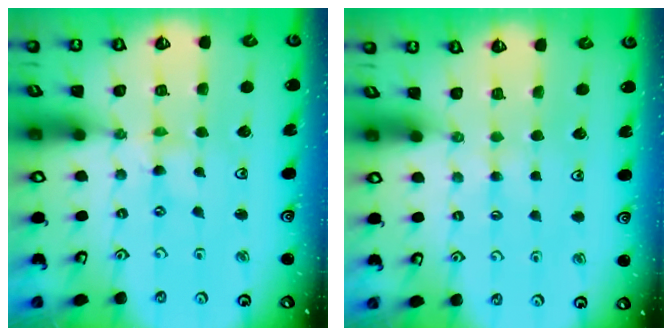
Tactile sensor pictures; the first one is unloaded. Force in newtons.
{"total": 2.4, "press": 2.4, "slide": 0.4}